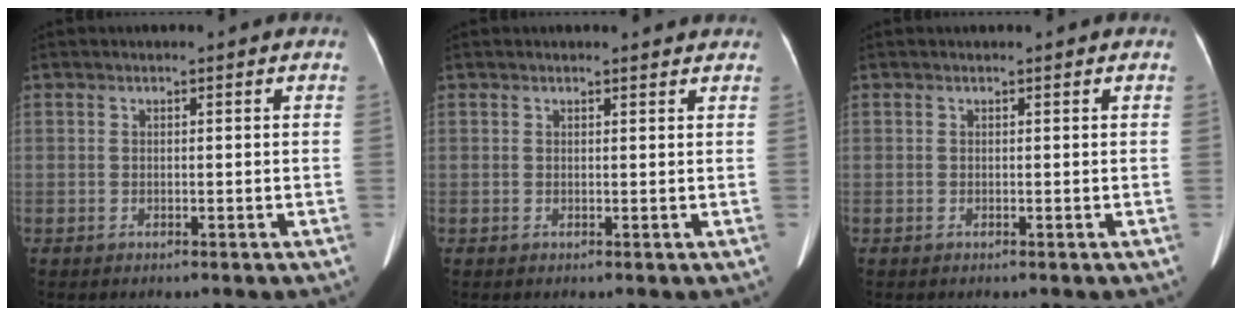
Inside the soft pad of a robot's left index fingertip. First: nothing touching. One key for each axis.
{"total": 1.5, "fx": 1.5, "fy": 0.3, "fz": 0.1, "tx": -0.010, "ty": 0.001, "tz": 0.015}
{"total": 0.0}